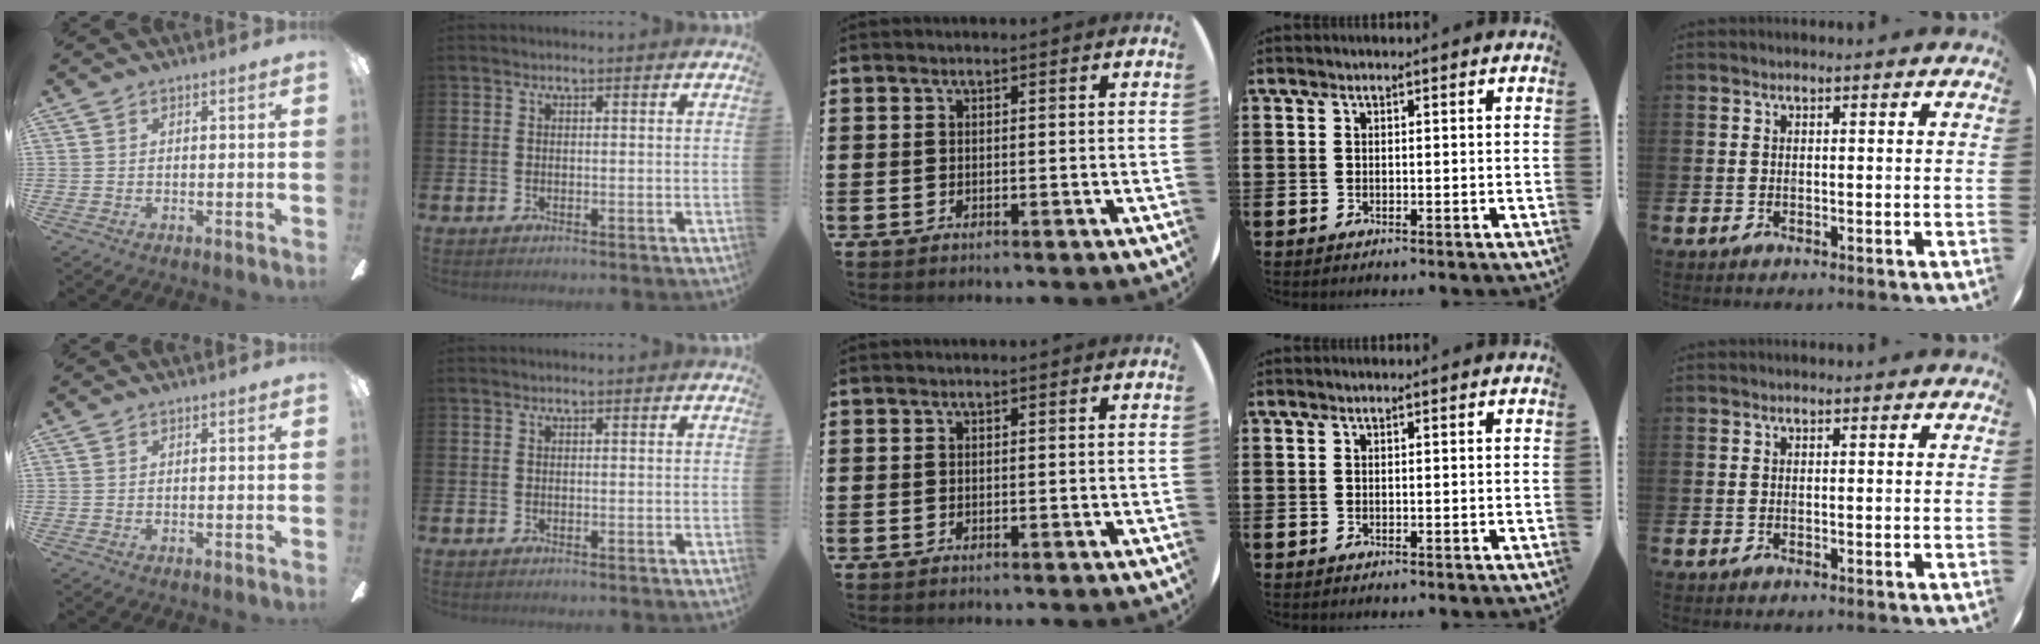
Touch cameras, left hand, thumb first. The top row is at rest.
{}